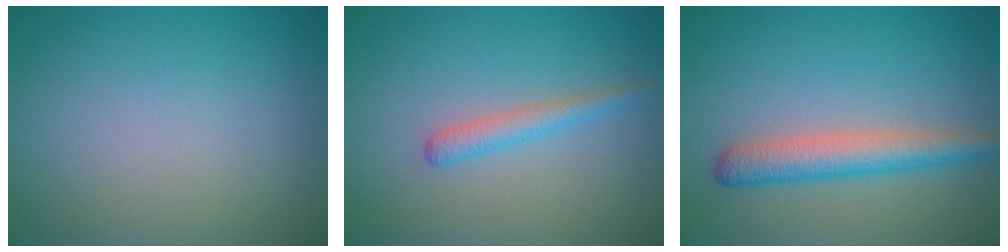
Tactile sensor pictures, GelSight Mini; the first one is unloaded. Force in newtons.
{"total": 1.9, "press": 1.9, "slide": 0.0}
{"total": 4.1, "press": 4.1, "slide": 0.1}